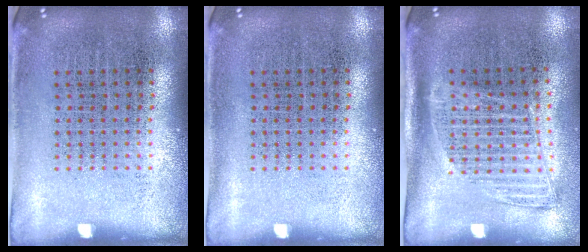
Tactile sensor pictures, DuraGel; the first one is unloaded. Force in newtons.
{"total": 0.0}
{"total": 1.4, "press": 1.2, "slide": 0.6}